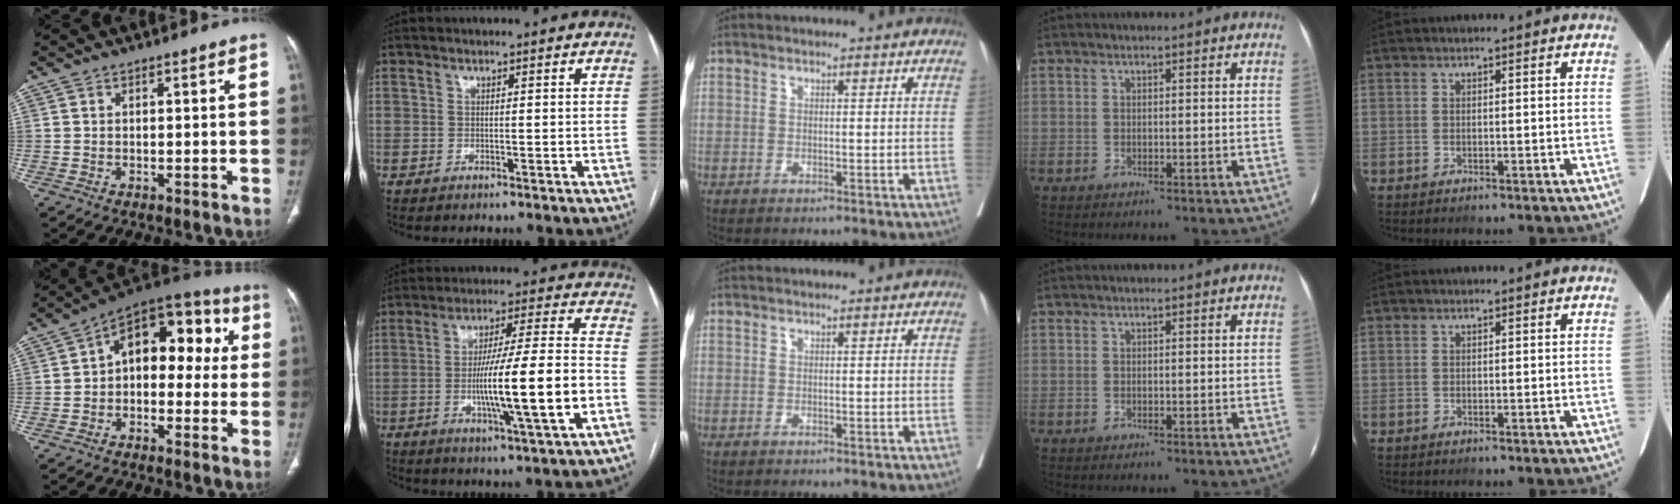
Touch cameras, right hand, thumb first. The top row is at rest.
{"thumb": {"total": 15.4, "force": [1.6, 9.6, 11.9], "torque": [-0.112, 0.055, 0.006]}, "index": {"total": 15.1, "force": [-3.8, 0.0, 14.6], "torque": [-0.254, -0.001, -0.063]}}